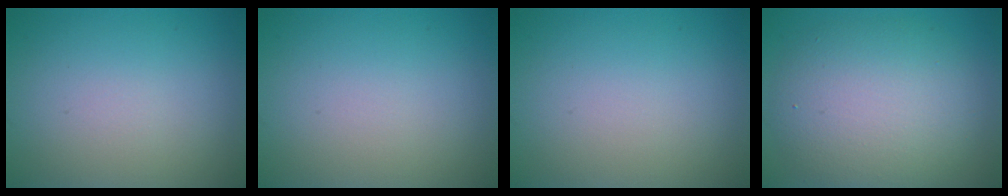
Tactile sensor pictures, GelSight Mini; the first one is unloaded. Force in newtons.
{"total": 0.0}
{"total": 1.6, "press": 1.6, "slide": 0.0}
{"total": 7.8, "press": 7.8, "slide": 0.1}